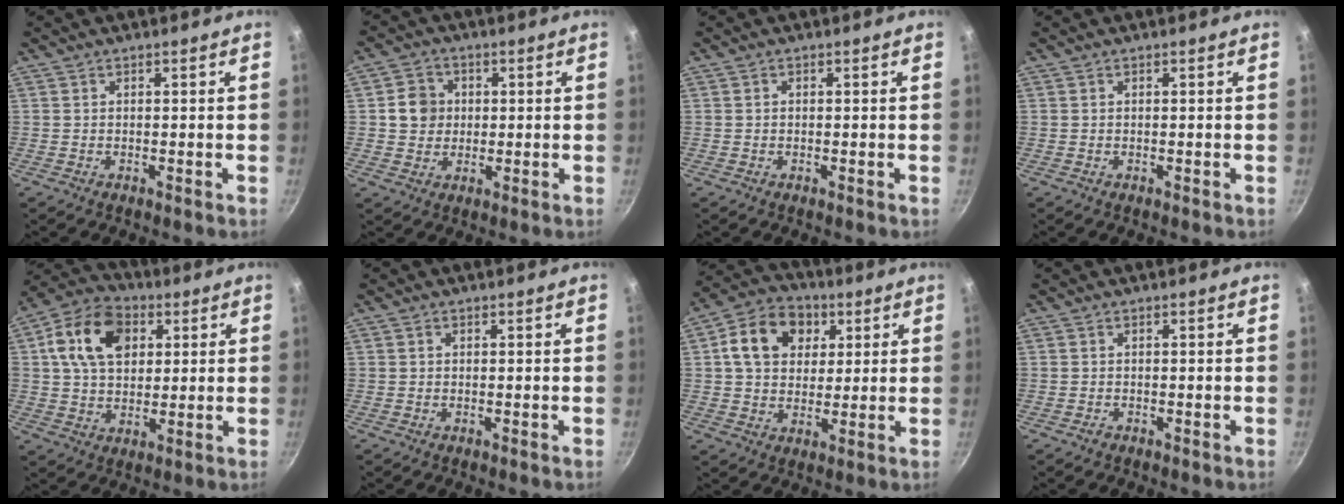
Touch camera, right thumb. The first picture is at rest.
{"total": 5.9, "force": [0.7, 5.4, 2.2], "torque": [-0.010, 0.006, 0.004]}
{"total": 0.5, "force": [0.1, 0.4, 0.2], "torque": [-0.003, 0.004, 0.001]}
{"total": 0.0}
{"total": 14.8, "force": [4.2, 10.5, 9.5], "torque": [-0.142, 0.007, 0.059]}
{"total": 0.6, "force": [0.2, 0.5, 0.3], "torque": [-0.004, 0.004, 0.003]}
{"total": 13.3, "force": [4.0, 10.3, 7.4], "torque": [-0.105, 0.009, 0.053]}
{"total": 0.8, "force": [-0.5, 0.5, 0.2], "torque": [-0.004, 0.003, -0.008]}